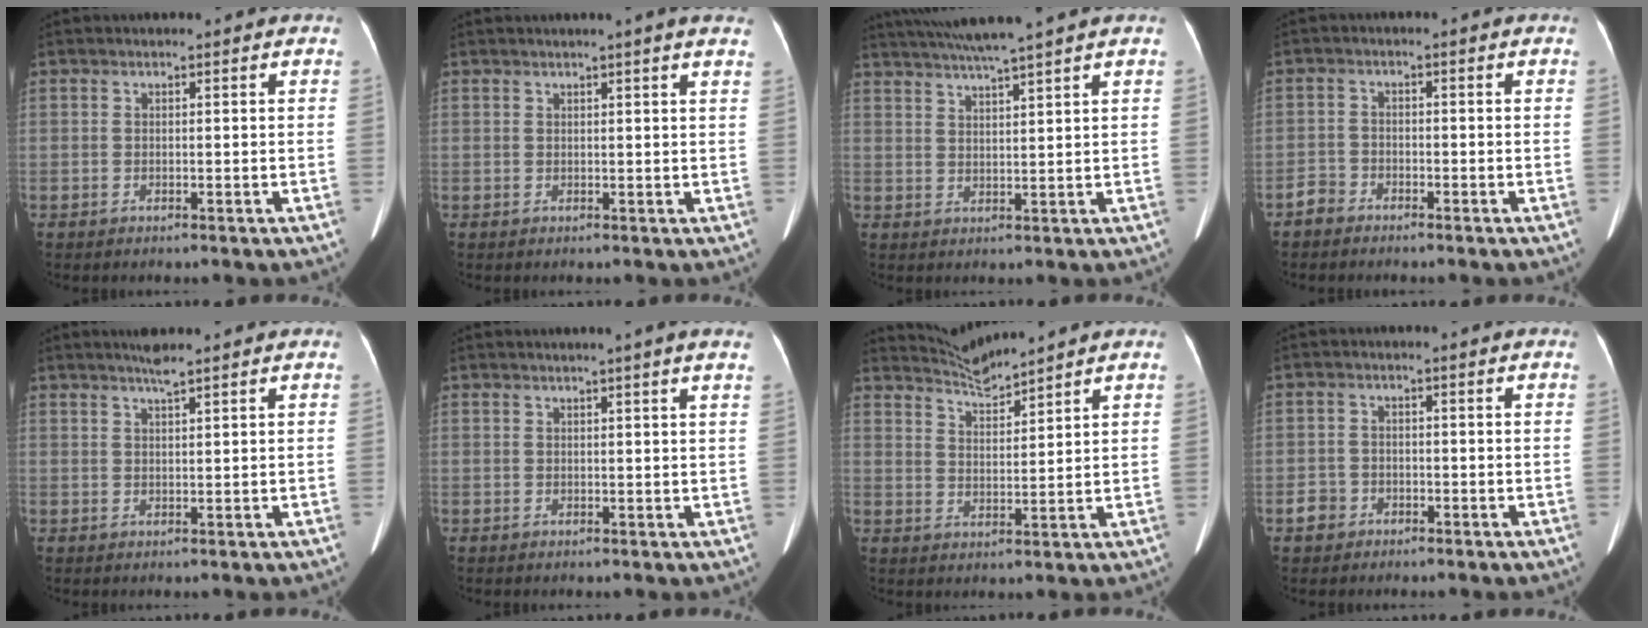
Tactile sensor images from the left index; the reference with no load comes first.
{"total": 4.1, "force": [3.3, -0.7, 2.3], "torque": [-0.025, 0.007, 0.030]}
{"total": 8.4, "force": [7.2, -1.9, 4.0], "torque": [-0.068, 0.013, 0.115]}
{"total": 2.3, "force": [-1.9, 1.2, 0.1], "torque": [-0.009, 0.002, -0.038]}
{"total": 2.3, "force": [1.9, -0.3, 1.4], "torque": [-0.029, 0.005, 0.036]}
{"total": 3.2, "force": [2.4, -0.9, 1.9], "torque": [-0.020, 0.003, 0.027]}
{"total": 4.8, "force": [4.7, -1.1, -0.1], "torque": [-0.008, -0.004, 0.095]}
{"total": 2.7, "force": [-1.5, 2.2, 0.4], "torque": [-0.013, 0.006, -0.029]}